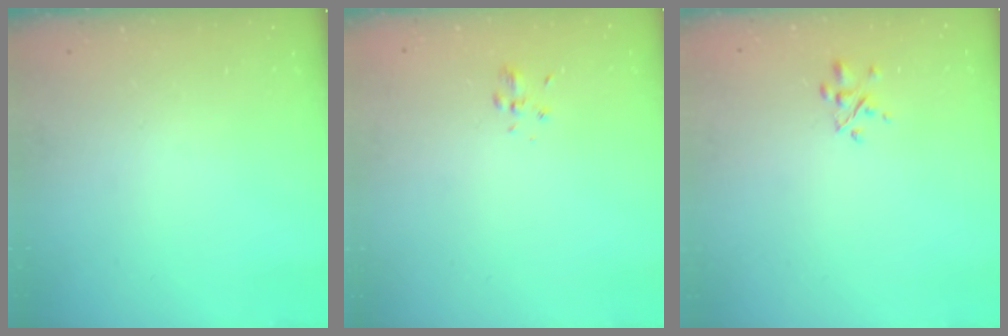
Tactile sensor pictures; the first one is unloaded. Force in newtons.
{"total": 1.9, "press": 1.6, "slide": 0.9}
{"total": 2.9, "press": 2.7, "slide": 0.9}